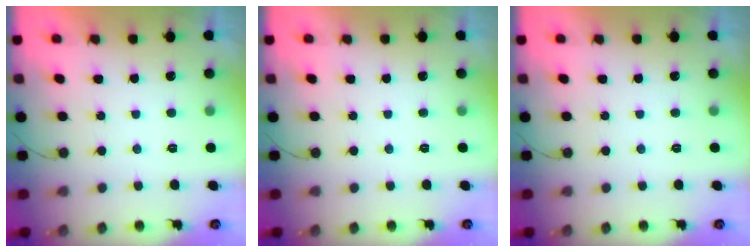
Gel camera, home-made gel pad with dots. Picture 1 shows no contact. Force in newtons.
{"total": 0.0}
{"total": 0.0}